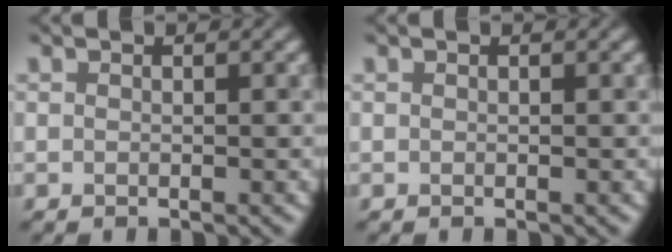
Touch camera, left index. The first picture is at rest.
{"total": 0.0}